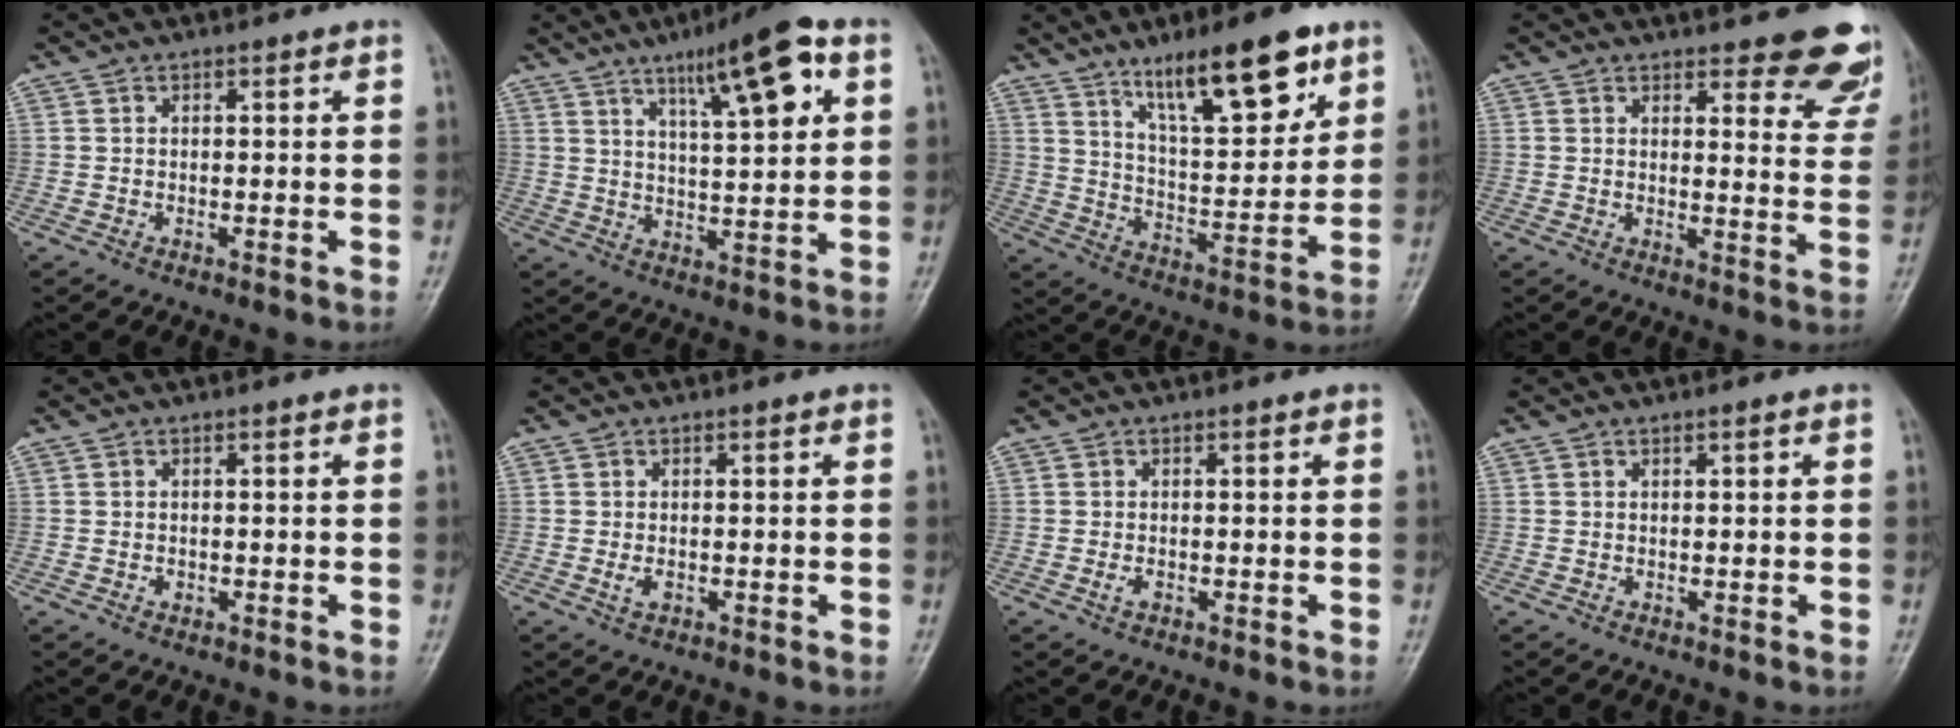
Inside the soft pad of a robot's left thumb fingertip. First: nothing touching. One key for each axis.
{"total": 14.5, "fx": 6.5, "fy": 3.5, "fz": 12.5, "tx": -0.175, "ty": -0.013, "tz": 0.100}
{"total": 17.7, "fx": 10.6, "fy": 5.5, "fz": 13.0, "tx": -0.171, "ty": -0.052, "tz": 0.182}
{"total": 11.8, "fx": 9.9, "fy": 3.7, "fz": 5.4, "tx": -0.017, "ty": -0.067, "tz": 0.097}
{"total": 1.0, "fx": -0.2, "fy": 0.8, "fz": 0.5, "tx": 0.000, "ty": 0.001, "tz": -0.003}
{"total": 2.0, "fx": -0.3, "fy": 1.3, "fz": 1.5, "tx": -0.020, "ty": -0.002, "tz": -0.004}
{"total": 1.4, "fx": -0.4, "fy": 0.9, "fz": 1.0, "tx": -0.014, "ty": -0.001, "tz": -0.006}
{"total": 0.6, "fx": 0.3, "fy": 0.1, "fz": 0.5, "tx": -0.008, "ty": 0.000, "tz": 0.005}